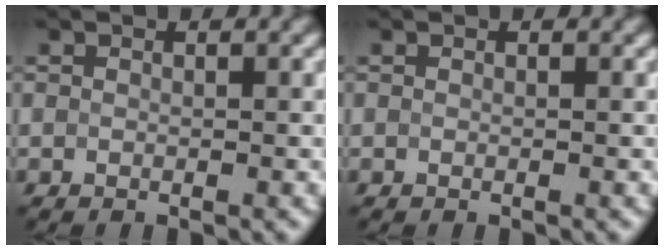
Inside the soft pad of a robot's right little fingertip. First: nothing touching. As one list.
[{"total": 0.0}]